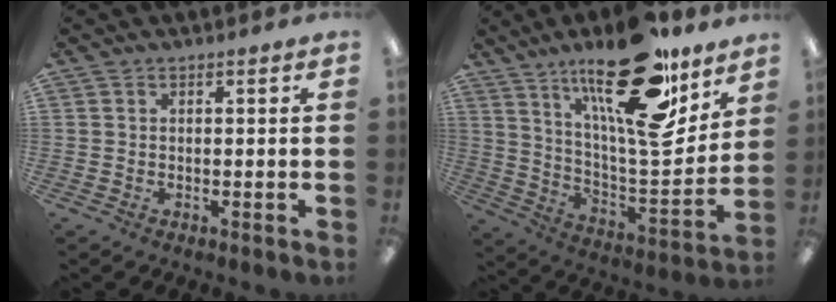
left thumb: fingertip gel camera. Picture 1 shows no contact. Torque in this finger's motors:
{"motor_torque": [2.52, 2.49, 1.70, -1.07, 0.18]}